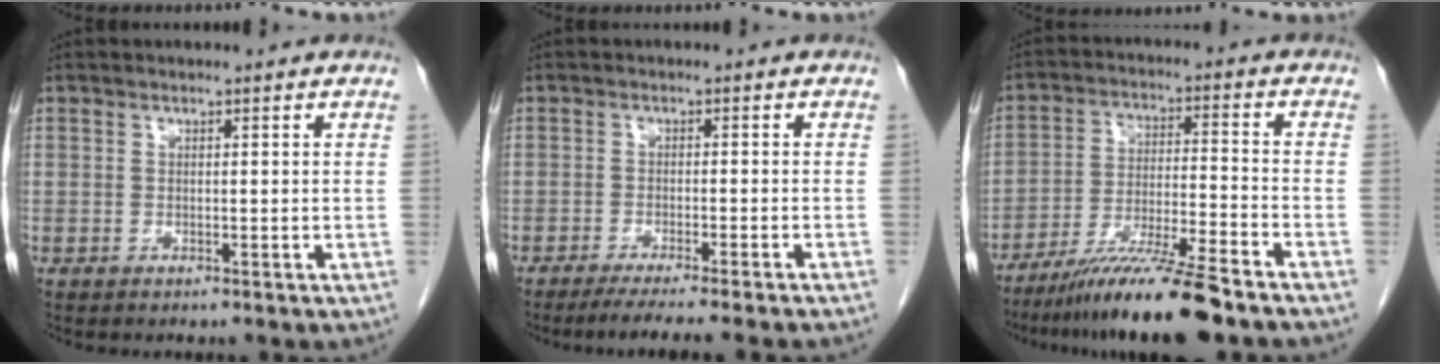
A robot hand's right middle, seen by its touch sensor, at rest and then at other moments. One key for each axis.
{"total": 9.3, "fx": -7.9, "fy": -1.0, "fz": 4.7, "tx": -0.038, "ty": -0.021, "tz": -0.114}
{"total": 12.5, "fx": -10.0, "fy": -0.7, "fz": 7.5, "tx": -0.125, "ty": -0.024, "tz": -0.174}